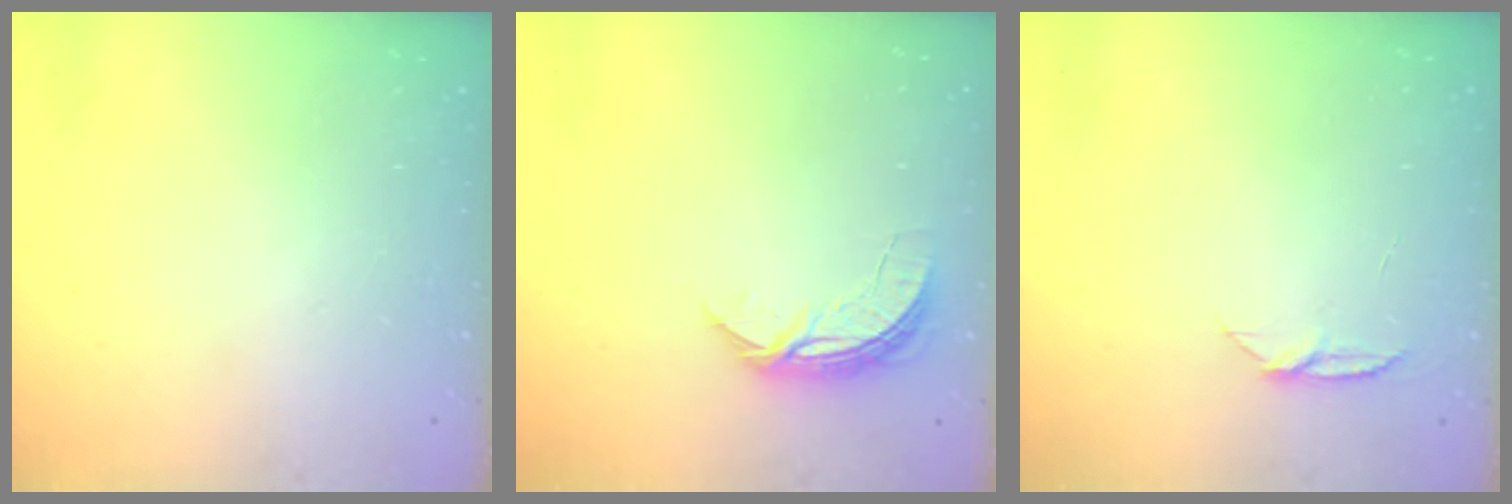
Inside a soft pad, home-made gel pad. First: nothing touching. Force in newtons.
{"total": 6.2, "press": 6.2, "slide": 0.5}
{"total": 5.1, "press": 5.1, "slide": 0.6}